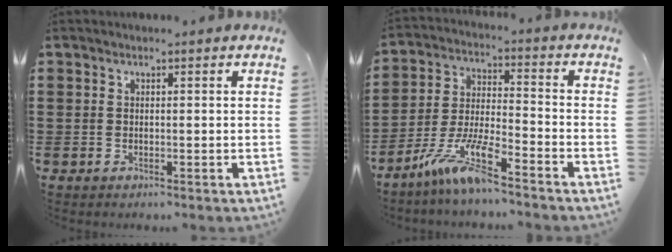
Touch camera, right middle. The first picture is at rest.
{"total": 9.2, "force": [-7.0, 0.9, 6.0], "torque": [-0.133, -0.007, -0.137]}